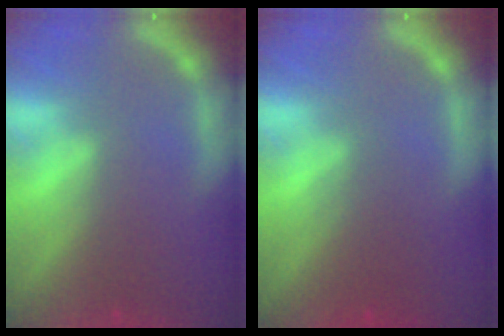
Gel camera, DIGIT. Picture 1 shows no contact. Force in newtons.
{"total": 2.5}